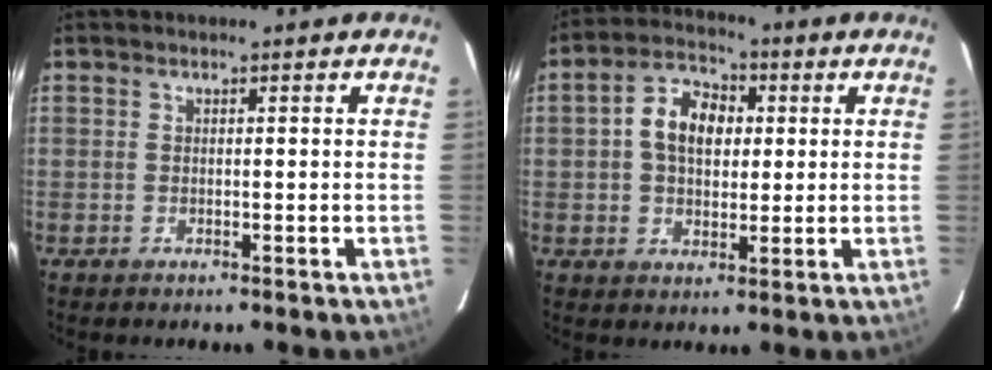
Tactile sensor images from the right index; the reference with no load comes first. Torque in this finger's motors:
{"motor_torque": [0.29, 0.05, 0.22, 0.08]}